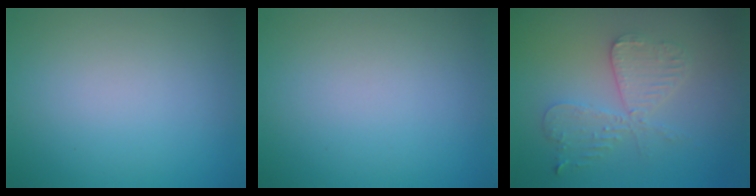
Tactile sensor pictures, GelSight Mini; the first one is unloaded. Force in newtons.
{"total": 0.0}
{"total": 4.2, "press": 3.6, "slide": 2.1}